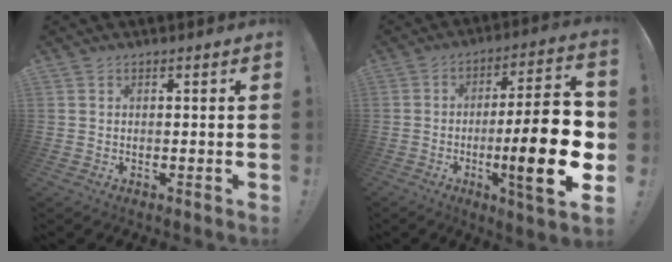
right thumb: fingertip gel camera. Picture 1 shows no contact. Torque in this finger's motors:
{"motor_torque": [0.64, 0.95, 2.17, -0.60, 0.41]}